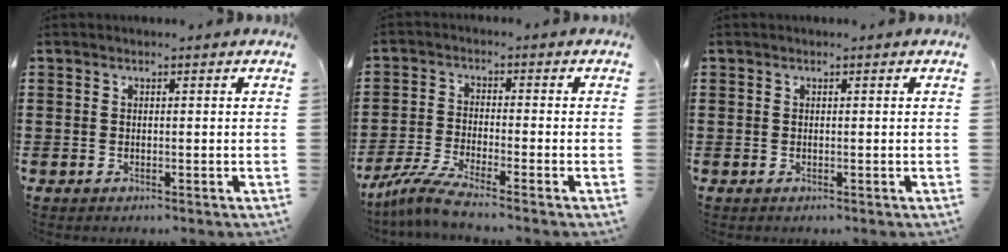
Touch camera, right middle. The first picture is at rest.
{"total": 4.9, "force": [-4.2, -0.2, 2.3], "torque": [-0.062, -0.019, -0.084]}
{"total": 0.0}